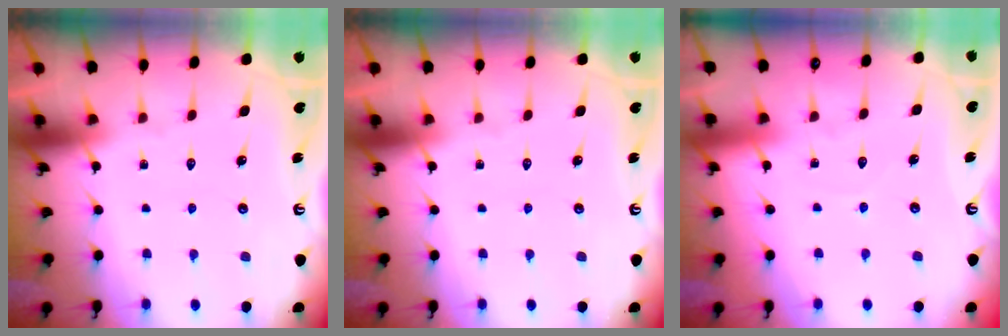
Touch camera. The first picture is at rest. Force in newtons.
{"total": 0.0}
{"total": 3.4, "press": 3.4, "slide": 0.3}